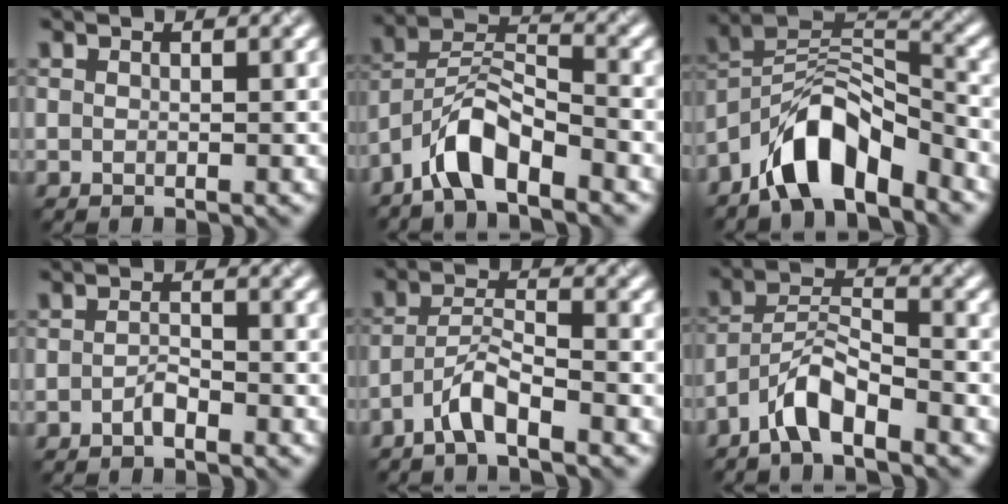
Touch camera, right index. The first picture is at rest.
{"total": 5.7, "force": [-4.1, 1.6, 3.5], "torque": [-0.061, 0.010, -0.083]}
{"total": 7.6, "force": [-5.4, 2.8, 4.5], "torque": [-0.070, 0.009, -0.104]}
{"total": 1.3, "force": [-1.0, 0.4, 0.8], "torque": [-0.017, 0.004, -0.019]}
{"total": 3.5, "force": [-2.5, 0.5, 2.4], "torque": [-0.047, 0.012, -0.055]}
{"total": 4.6, "force": [-3.4, 1.0, 2.9], "torque": [-0.053, 0.012, -0.072]}